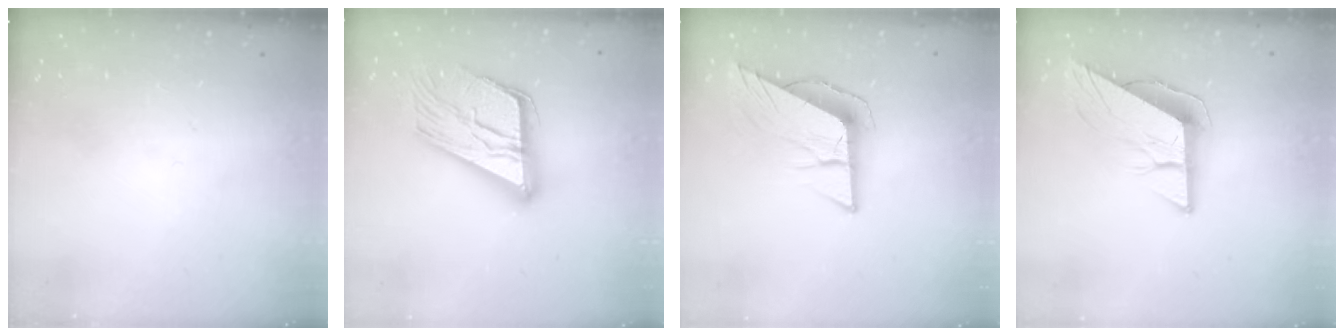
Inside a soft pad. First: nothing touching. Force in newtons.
{"total": 21.7, "press": 21.7, "slide": 1.5}
{"total": 9.3, "press": 9.2, "slide": 1.6}
{"total": 9.9, "press": 9.9, "slide": 0.4}